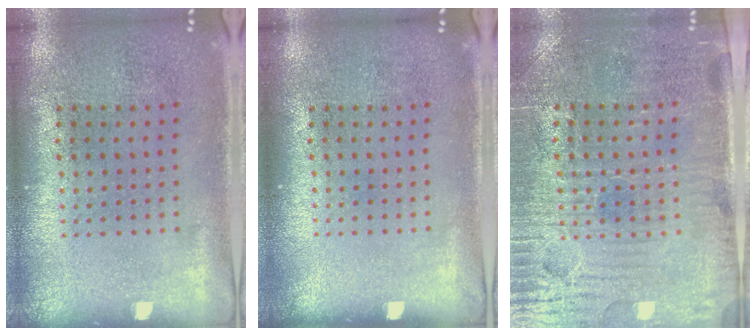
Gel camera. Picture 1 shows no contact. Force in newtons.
{"total": 0.0}
{"total": 3.8, "press": 3.5, "slide": 1.4}